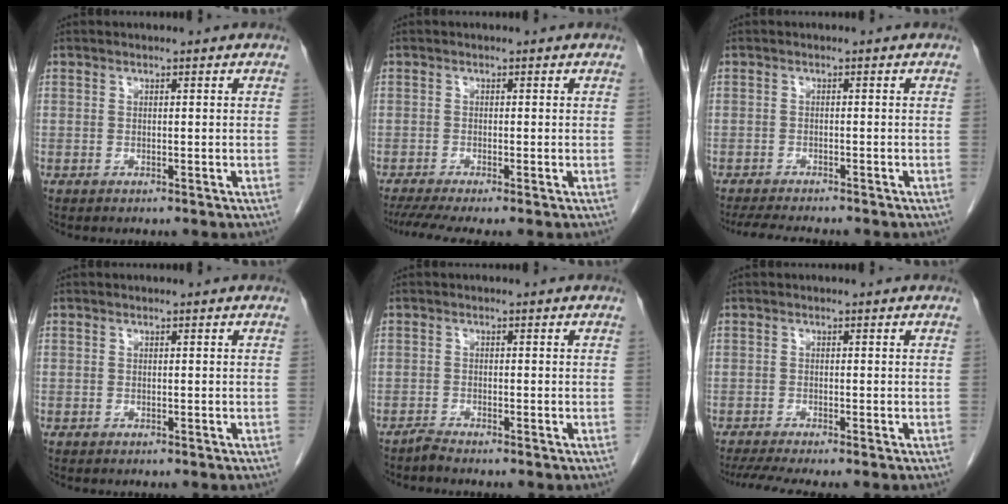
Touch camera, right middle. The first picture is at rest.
{"total": 5.3, "force": [-4.0, 0.2, 3.5], "torque": [-0.059, -0.013, -0.069]}
{"total": 7.0, "force": [-6.2, 0.9, 3.1], "torque": [-0.047, -0.014, -0.096]}
{"total": 0.0}
{"total": 1.2, "force": [-1.2, -0.3, 0.1], "torque": [-0.004, -0.004, -0.024]}
{"total": 5.4, "force": [-4.5, -0.2, 3.1], "torque": [-0.049, -0.013, -0.075]}